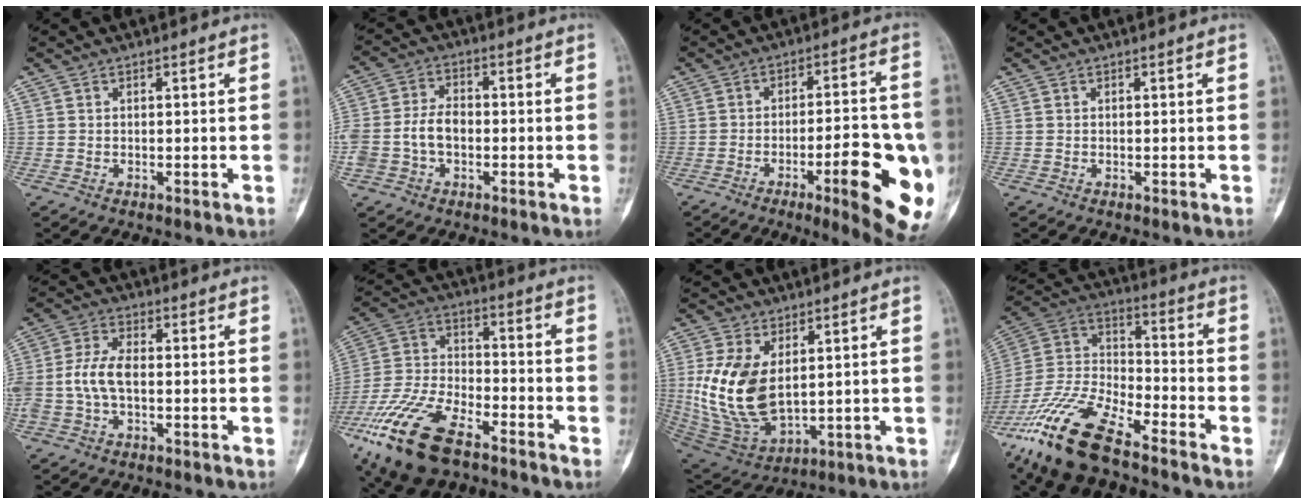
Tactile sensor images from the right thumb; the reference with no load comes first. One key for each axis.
{"total": 7.8, "fx": -1.4, "fy": 5.4, "fz": 5.5, "tx": -0.113, "ty": 0.027, "tz": -0.029}
{"total": 18.2, "fx": -5.8, "fy": 4.5, "fz": 16.7, "tx": -0.187, "ty": 0.011, "tz": -0.069}
{"total": 0.0}
{"total": 7.4, "fx": -0.9, "fy": 4.0, "fz": 6.1, "tx": -0.146, "ty": 0.023, "tz": -0.020}
{"total": 19.2, "fx": -11.7, "fy": 8.6, "fz": 12.5, "tx": -0.266, "ty": 0.038, "tz": -0.223}
{"total": 15.3, "fx": 2.5, "fy": 8.9, "fz": 12.2, "tx": -0.235, "ty": -0.017, "tz": 0.069}
{"total": 20.1, "fx": -14.1, "fy": 6.5, "fz": 12.8, "tx": -0.280, "ty": 0.043, "tz": -0.271}